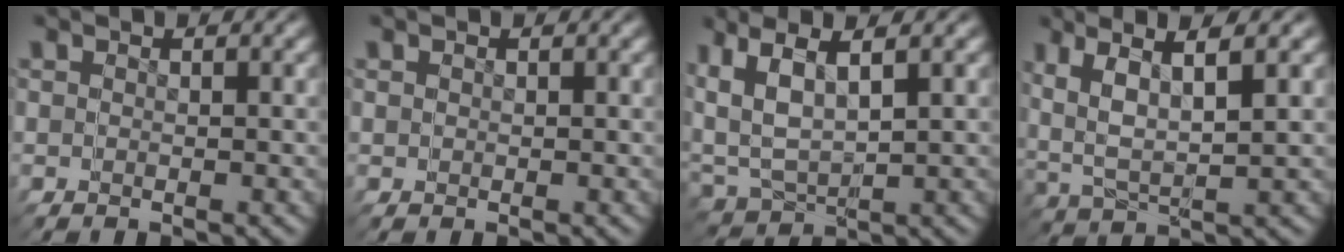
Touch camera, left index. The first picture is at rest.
{"total": 0.9, "force": [0.3, 0.8, 0.1], "torque": [0.002, -0.004, 0.006]}
{"total": 9.3, "force": [2.4, 7.1, 5.6], "torque": [-0.132, -0.007, 0.048]}
{"total": 5.5, "force": [3.0, 2.5, 3.9], "torque": [-0.086, 0.021, 0.047]}